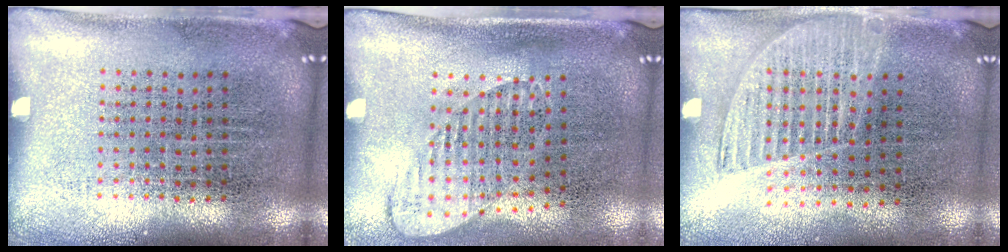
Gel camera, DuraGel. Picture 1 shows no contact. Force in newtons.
{"total": 1.4, "press": 1.1, "slide": 0.8}
{"total": 1.3, "press": 1.2, "slide": 0.6}